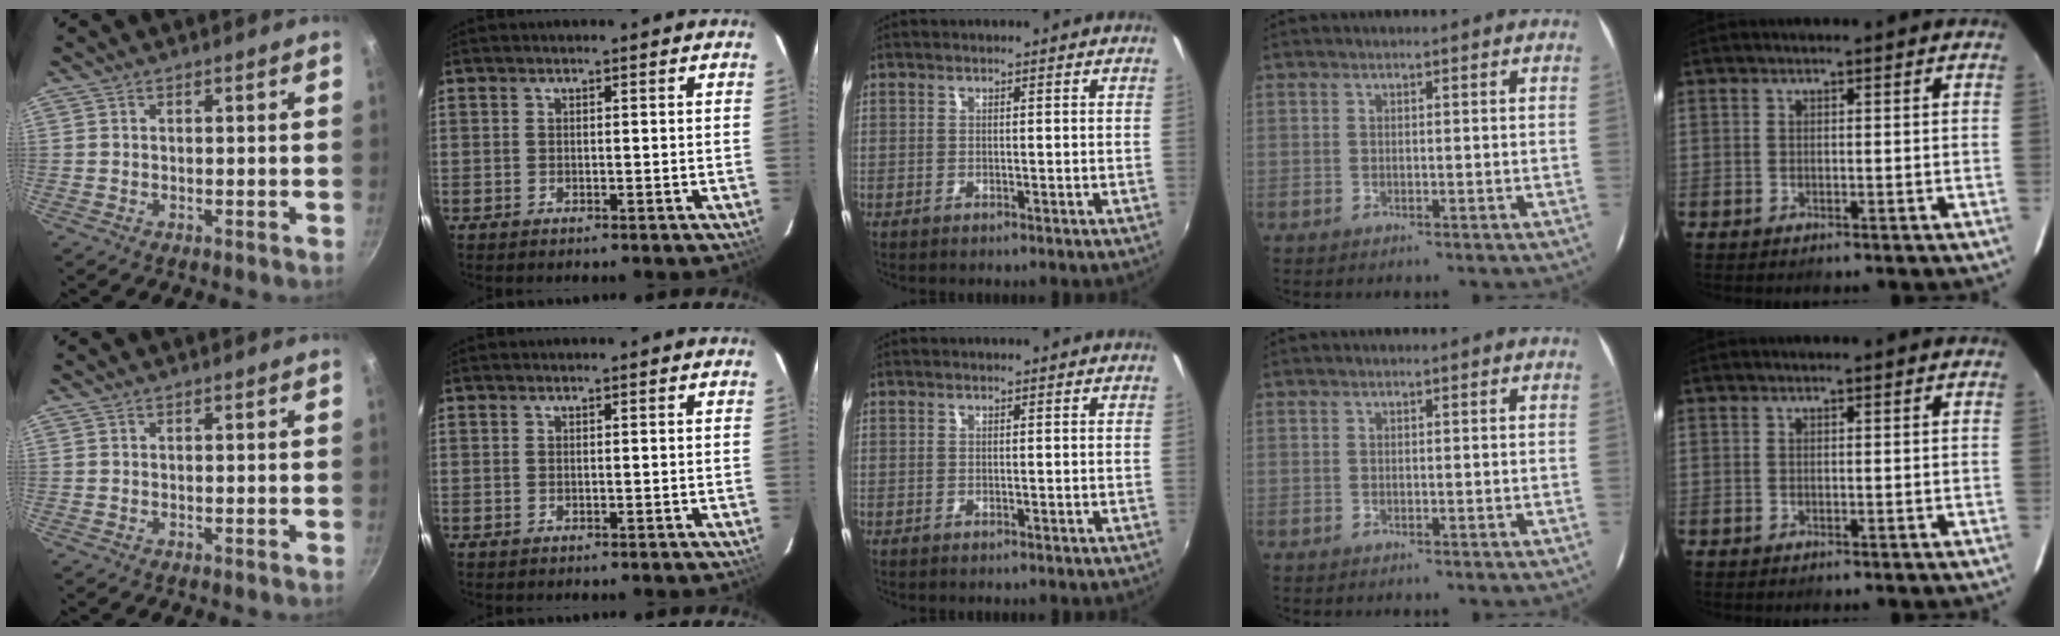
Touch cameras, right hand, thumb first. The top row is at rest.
{}